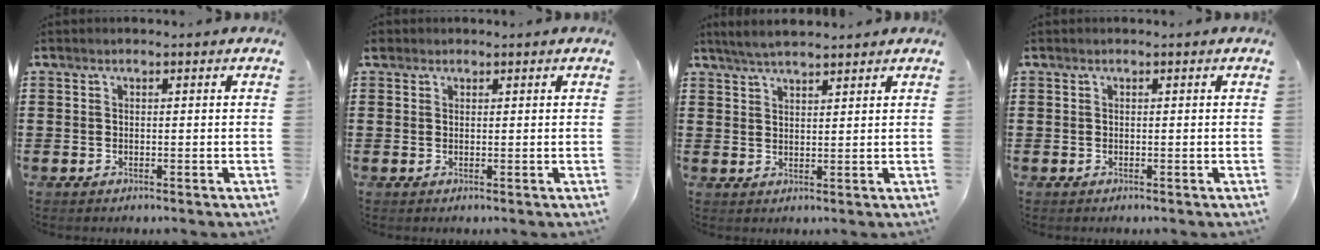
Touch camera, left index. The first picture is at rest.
{"total": 1.1, "force": [0.8, 0.7, 0.2], "torque": [-0.008, 0.004, 0.015]}
{"total": 3.3, "force": [3.0, 0.3, 1.2], "torque": [-0.031, -0.002, 0.058]}
{"total": 0.0}